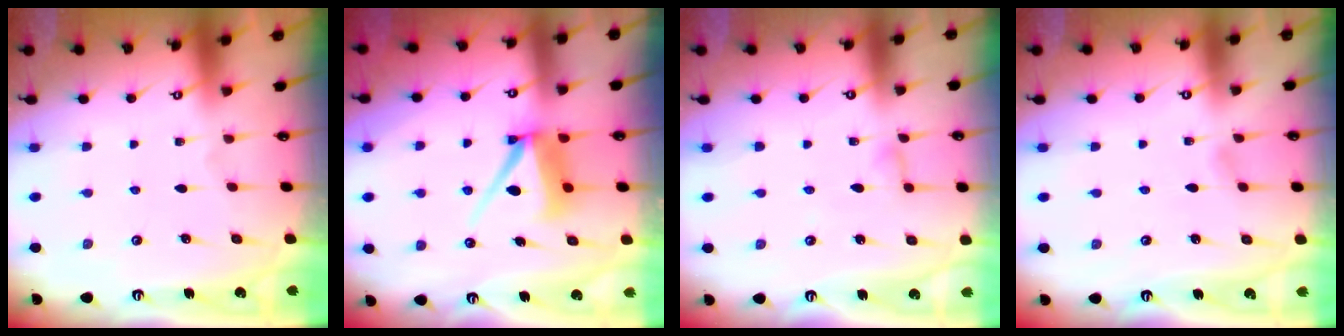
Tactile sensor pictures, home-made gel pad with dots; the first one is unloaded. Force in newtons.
{"total": 9.3, "press": 9.2, "slide": 1.0}
{"total": 3.0, "press": 3.0, "slide": 0.3}
{"total": 2.4, "press": 2.4, "slide": 0.3}